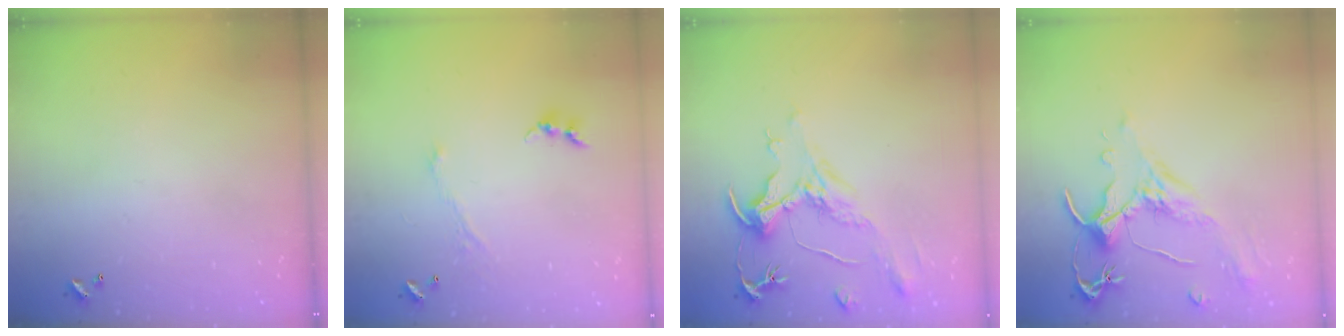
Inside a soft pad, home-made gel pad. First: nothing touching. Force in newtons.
{"total": 1.1, "press": 1.0, "slide": 0.6}
{"total": 2.2, "press": 1.7, "slide": 1.4}
{"total": 1.8, "press": 1.2, "slide": 1.3}